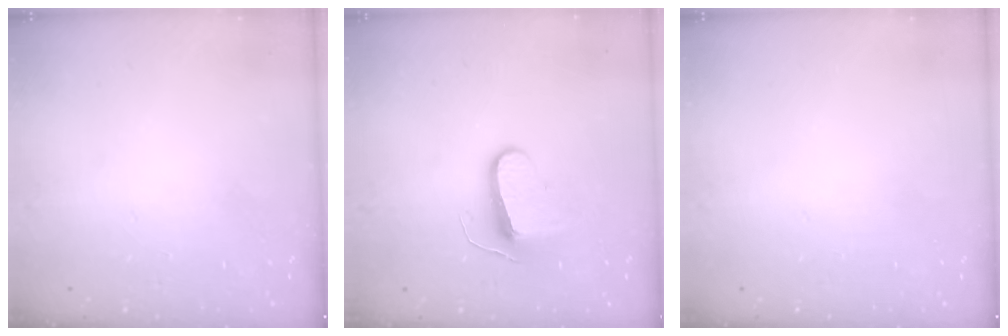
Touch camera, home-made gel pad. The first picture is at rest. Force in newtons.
{"total": 8.8, "press": 8.8, "slide": 0.2}
{"total": 0.0}